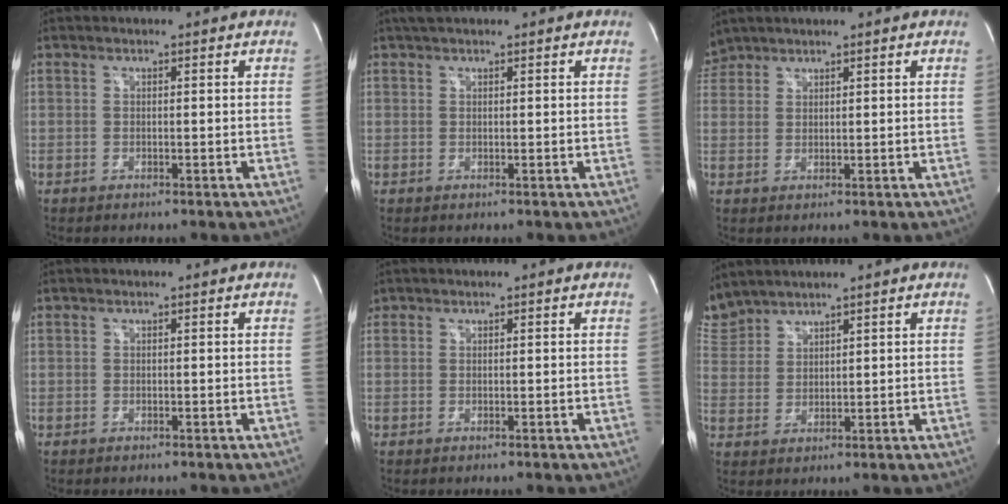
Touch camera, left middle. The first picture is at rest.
{"total": 2.2, "force": [1.8, 0.7, 1.0], "torque": [-0.021, 0.018, 0.031]}
{"total": 3.2, "force": [2.9, 1.2, -0.2], "torque": [-0.001, 0.015, 0.061]}
{"total": 0.0}
{"total": 0.8, "force": [0.6, 0.6, 0.0], "torque": [0.001, 0.011, 0.011]}
{"total": 5.7, "force": [5.6, 1.3, 0.5], "torque": [-0.028, 0.017, 0.122]}